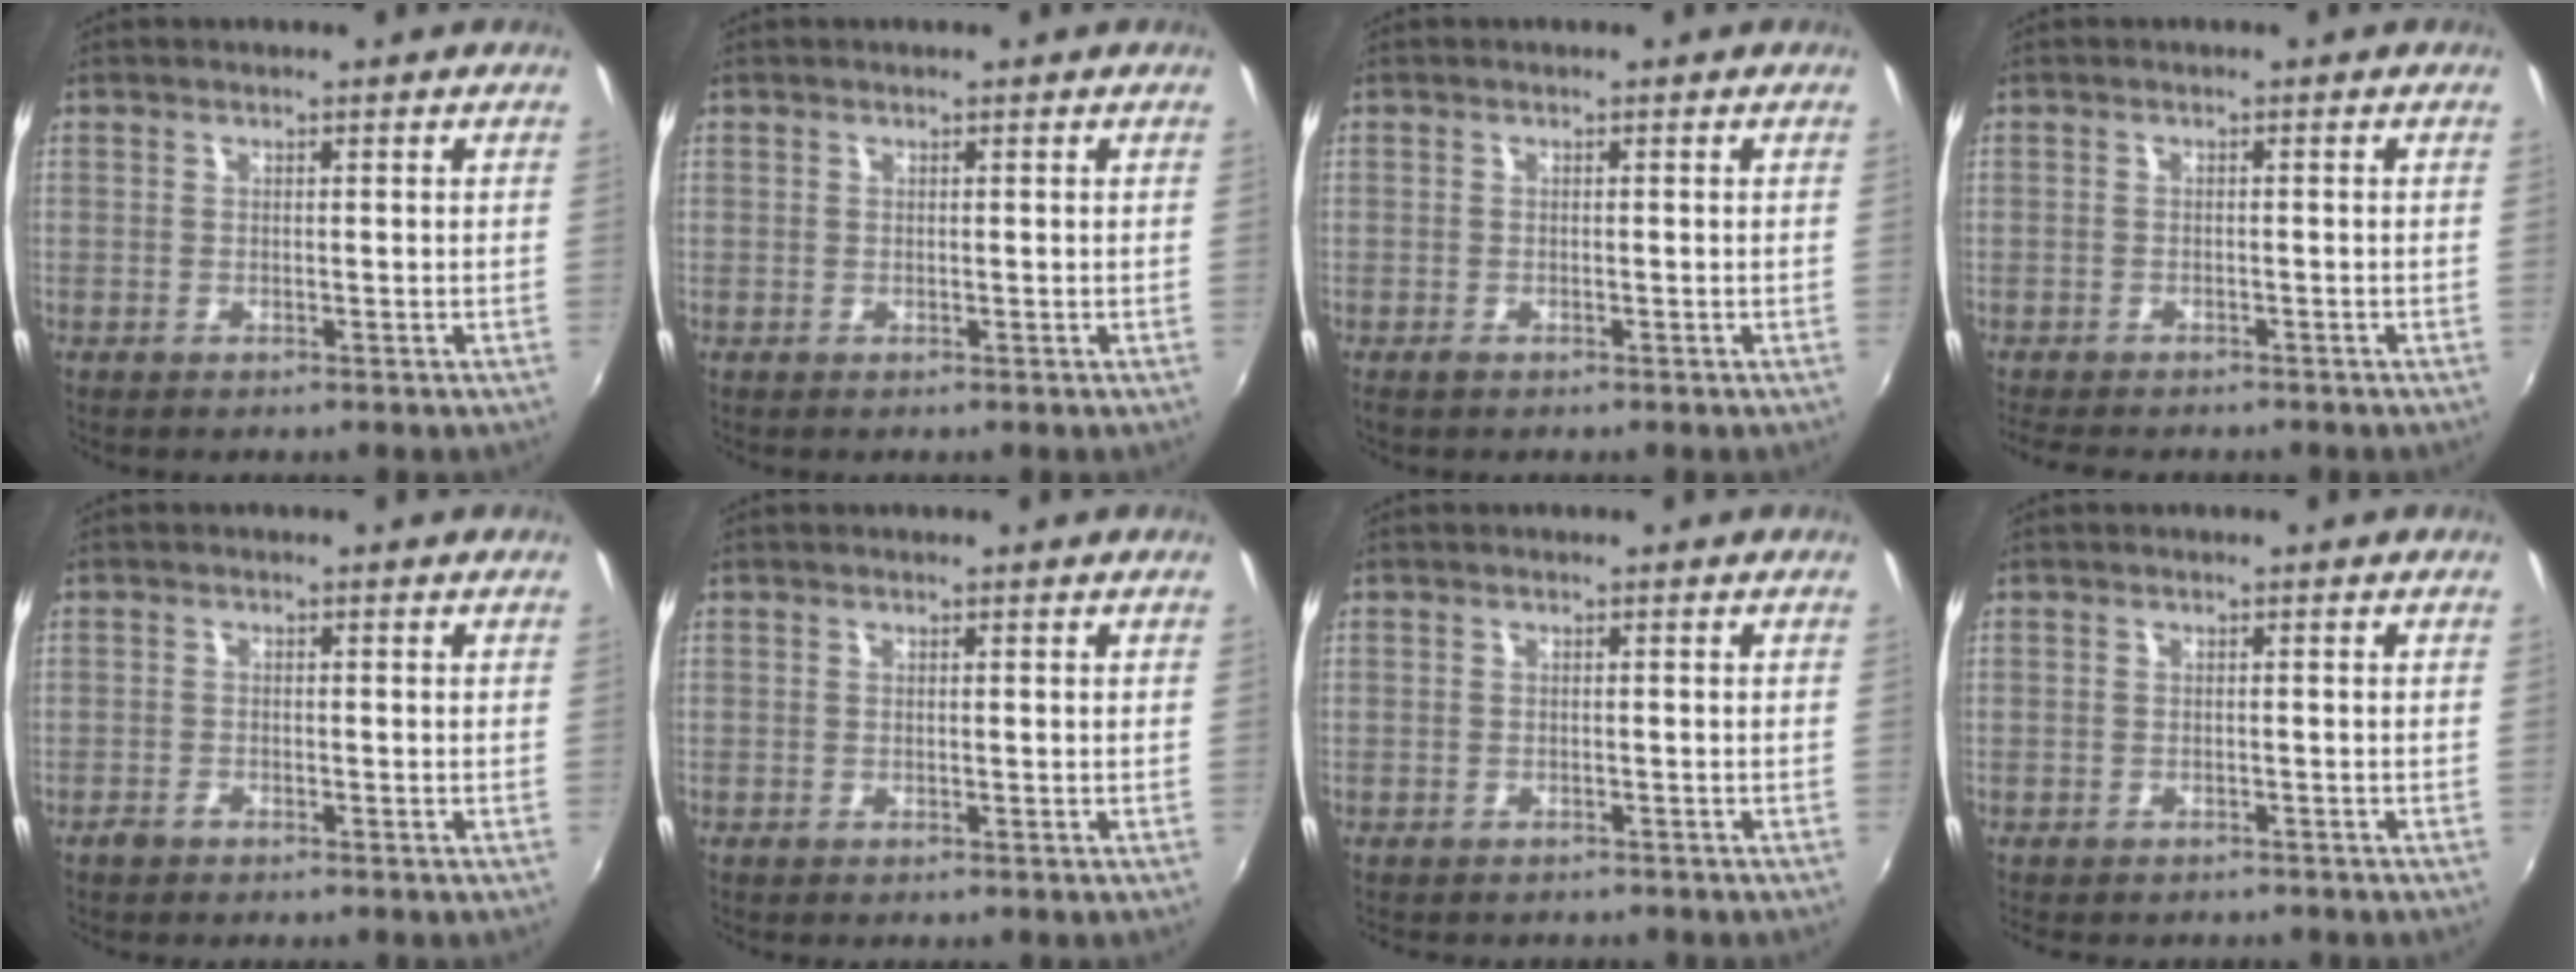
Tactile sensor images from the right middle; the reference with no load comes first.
{"total": 0.0}
{"total": 0.8, "force": [-0.6, 0.4, 0.3], "torque": [-0.006, -0.003, -0.012]}
{"total": 5.1, "force": [-4.4, 1.5, 1.9], "torque": [-0.052, -0.016, -0.072]}
{"total": 1.5, "force": [-1.3, 0.7, 0.4], "torque": [-0.012, 0.000, -0.026]}
{"total": 0.0}
{"total": 1.7, "force": [-1.4, 0.9, 0.2], "torque": [-0.011, -0.002, -0.021]}
{"total": 2.5, "force": [-2.1, 1.2, 0.6], "torque": [-0.018, -0.005, -0.030]}